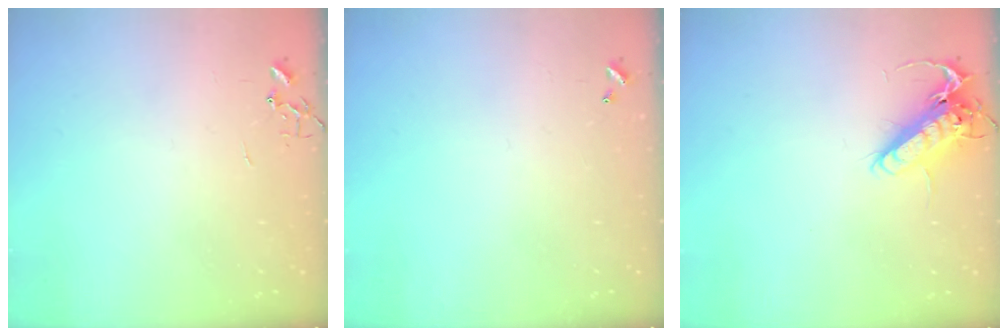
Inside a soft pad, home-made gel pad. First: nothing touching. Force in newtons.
{"total": 0.0}
{"total": 13.3, "press": 13.1, "slide": 2.4}